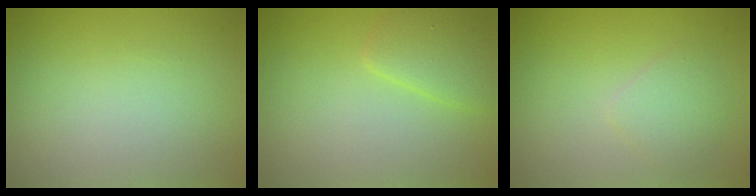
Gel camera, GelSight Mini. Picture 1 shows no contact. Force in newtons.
{"total": 2.6, "press": 2.6, "slide": 0.1}
{"total": 1.9, "press": 1.9, "slide": 0.1}